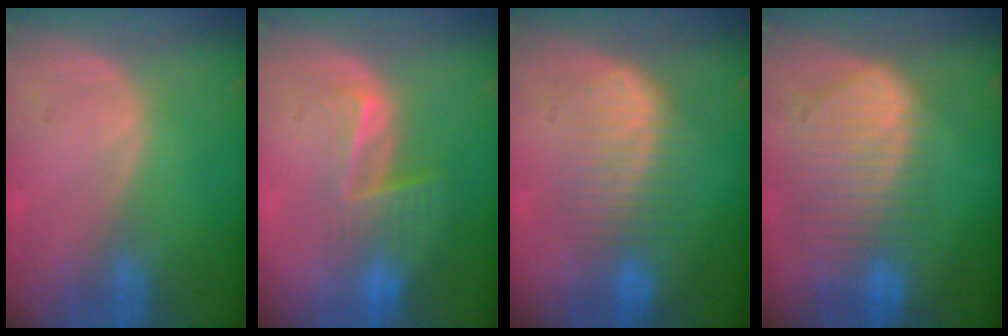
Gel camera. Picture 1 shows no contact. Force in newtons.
{"total": 6.6, "press": 5.6, "slide": 3.5}
{"total": 6.9, "press": 6.8, "slide": 1.1}
{"total": 10.6, "press": 9.1, "slide": 5.4}